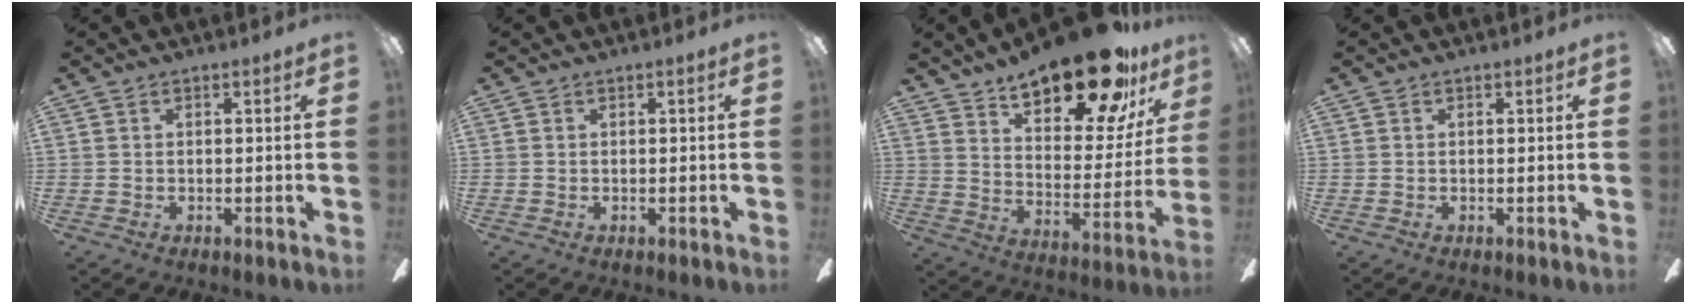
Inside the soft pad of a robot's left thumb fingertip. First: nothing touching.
{"total": 0.0}
{"total": 22.7, "force": [17.3, 7.7, 12.6], "torque": [-0.184, -0.109, 0.285]}
{"total": 0.0}